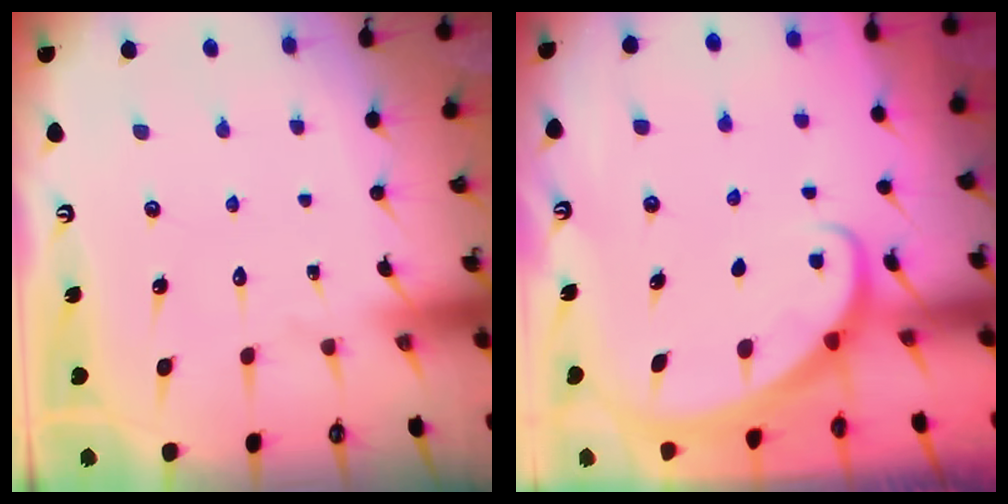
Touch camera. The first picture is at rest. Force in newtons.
{"total": 2.2, "press": 2.2, "slide": 0.1}